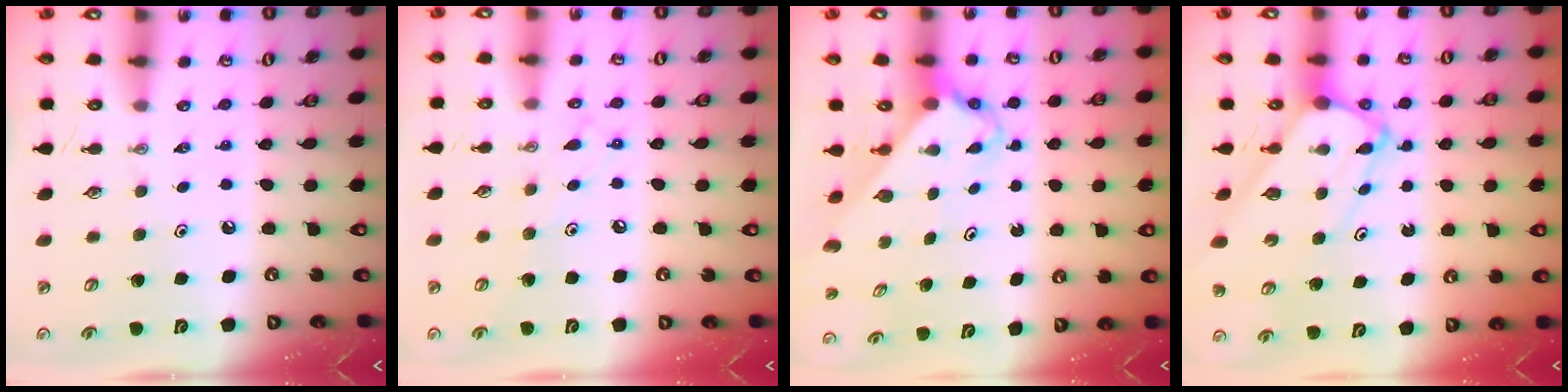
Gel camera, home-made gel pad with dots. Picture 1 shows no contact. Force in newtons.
{"total": 7.8, "press": 7.7, "slide": 0.6}
{"total": 2.7, "press": 2.7, "slide": 0.2}
{"total": 7.6, "press": 7.5, "slide": 0.8}